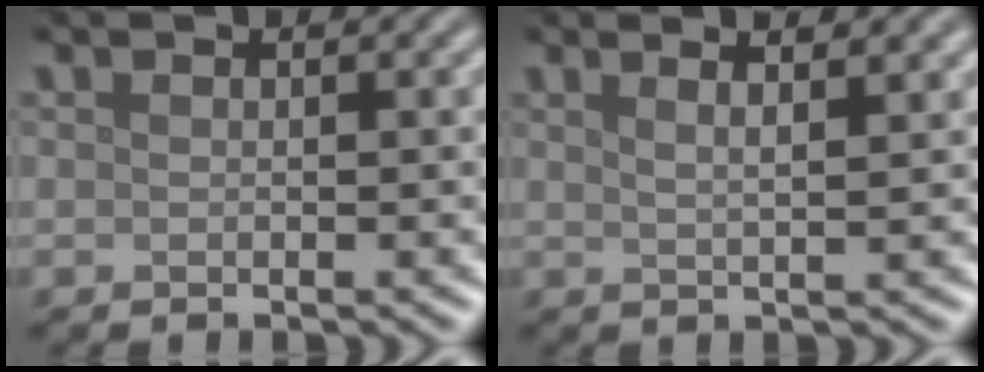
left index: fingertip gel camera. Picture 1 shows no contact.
{"total": 5.1, "force": [3.3, 1.9, 3.4], "torque": [-0.023, 0.031, 0.013]}